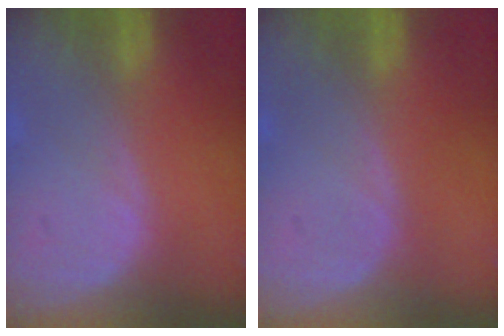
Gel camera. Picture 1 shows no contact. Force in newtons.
{"total": 0.0}